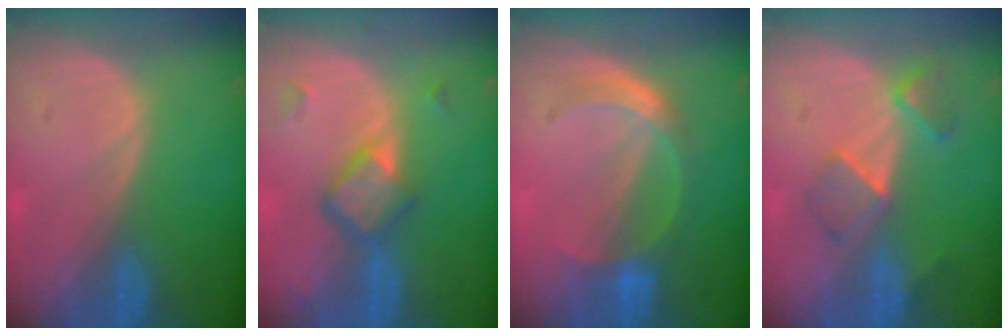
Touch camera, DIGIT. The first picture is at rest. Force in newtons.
{"total": 5.9, "press": 5.0, "slide": 3.0}
{"total": 5.1, "press": 5.0, "slide": 0.8}
{"total": 5.6, "press": 5.1, "slide": 2.2}